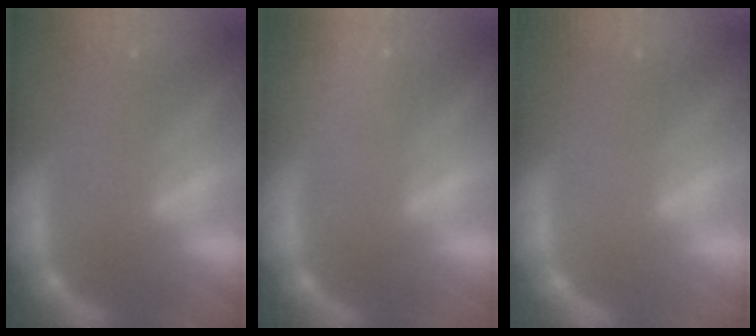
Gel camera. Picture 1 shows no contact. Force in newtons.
{"total": 4.0}
{"total": 0.0}